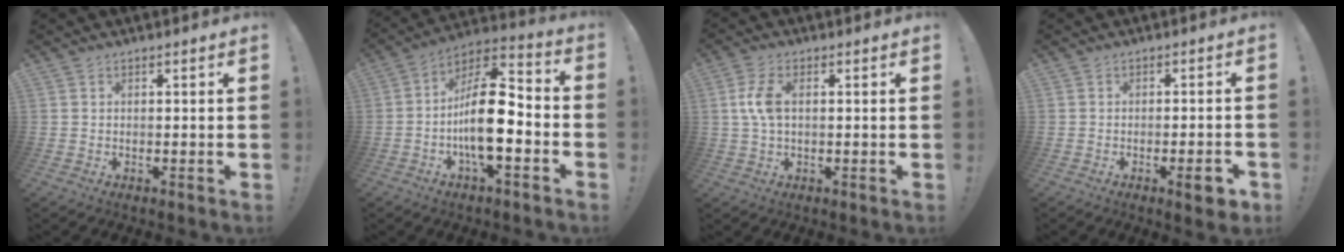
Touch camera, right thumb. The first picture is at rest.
{"total": 17.7, "force": [-3.6, 7.1, 15.8], "torque": [-0.277, 0.022, -0.059]}
{"total": 6.7, "force": [0.9, 3.7, 5.5], "torque": [-0.106, 0.004, 0.015]}
{"total": 5.5, "force": [-2.3, 1.2, 4.9], "torque": [-0.065, 0.008, -0.032]}